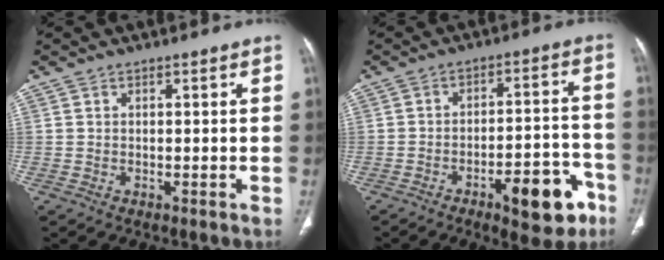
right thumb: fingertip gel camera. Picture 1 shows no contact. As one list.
[{"total": 13.0, "force": [-7.0, 4.8, 9.9], "torque": [-0.107, 0.045, -0.094]}]